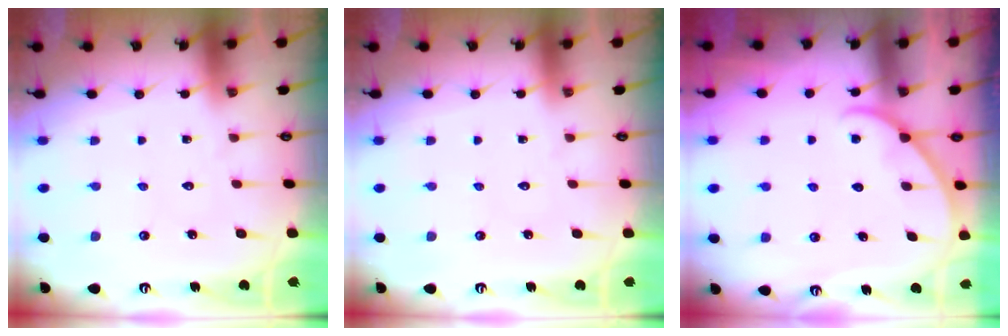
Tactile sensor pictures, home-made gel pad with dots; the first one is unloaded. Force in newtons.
{"total": 0.0}
{"total": 2.9, "press": 2.9, "slide": 0.4}